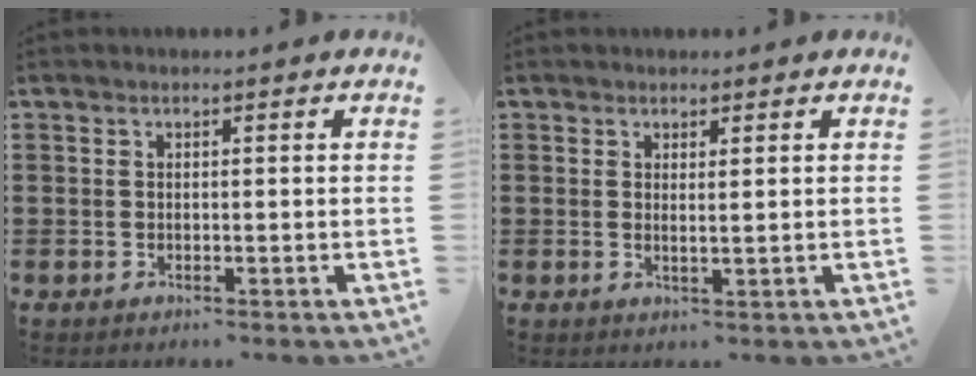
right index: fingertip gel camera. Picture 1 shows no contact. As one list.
[{"total": 1.0, "force": [0.7, 0.0, 0.7], "torque": [-0.014, 0.000, 0.013]}]